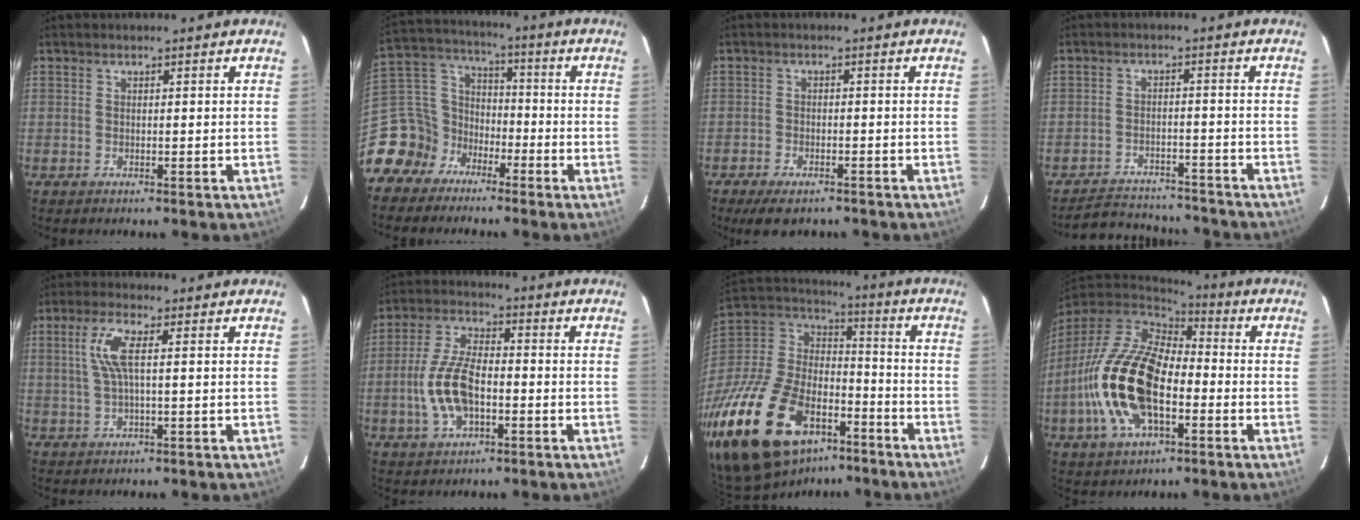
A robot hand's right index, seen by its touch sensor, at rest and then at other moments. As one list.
[{"total": 11.3, "force": [-7.6, 8.1, 1.7], "torque": [-0.067, 0.046, -0.153]}, {"total": 6.3, "force": [-4.8, 2.6, 3.1], "torque": [-0.079, -0.015, -0.076]}, {"total": 12.0, "force": [-10.9, 4.3, 2.8], "torque": [-0.072, 0.021, -0.141]}, {"total": 5.9, "force": [1.1, 0.9, 5.7], "torque": [-0.119, 0.005, 0.026]}, {"total": 11.1, "force": [-2.6, 5.6, 9.3], "torque": [-0.198, 0.005, -0.045]}, {"total": 33.5, "force": [-20.5, 18.1, 19.2], "torque": [-0.422, -0.009, -0.326]}, {"total": 20.0, "force": [-4.4, 10.6, 16.4], "torque": [-0.352, -0.011, -0.079]}]